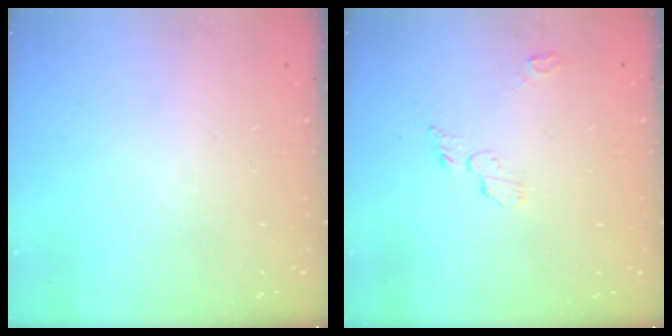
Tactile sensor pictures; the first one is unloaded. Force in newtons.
{"total": 5.1, "press": 5.0, "slide": 0.5}